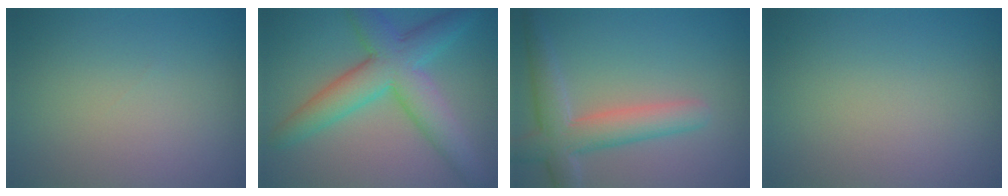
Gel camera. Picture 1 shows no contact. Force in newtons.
{"total": 7.2, "press": 7.2, "slide": 0.1}
{"total": 5.1, "press": 5.0, "slide": 0.5}
{"total": 0.0}